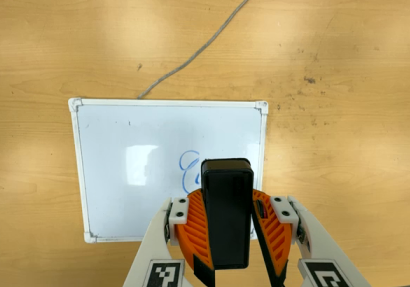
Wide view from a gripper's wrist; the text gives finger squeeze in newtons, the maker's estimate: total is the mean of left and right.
{"total": 9.8, "left": 9.4, "right": 10.1}